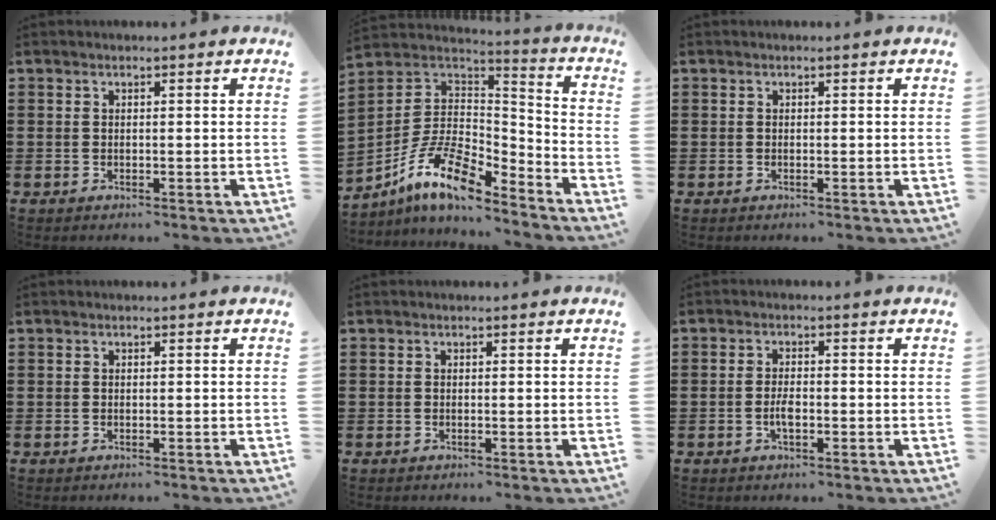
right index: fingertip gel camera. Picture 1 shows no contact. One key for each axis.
{"total": 12.8, "fx": -8.2, "fy": 4.7, "fz": 8.6, "tx": -0.184, "ty": 0.009, "tz": -0.160}
{"total": 0.0}
{"total": 0.0}
{"total": 0.0}
{"total": 2.6, "fx": -0.8, "fy": 0.7, "fz": 2.4, "tx": -0.050, "ty": -0.002, "tz": -0.017}